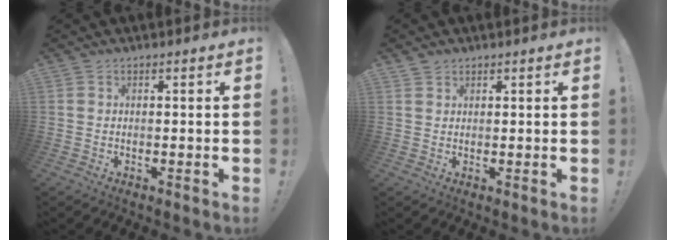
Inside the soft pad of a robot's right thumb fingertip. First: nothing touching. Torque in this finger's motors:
{"motor_torque": [-0.04, -0.02, 0.08, -0.01, 0.00]}